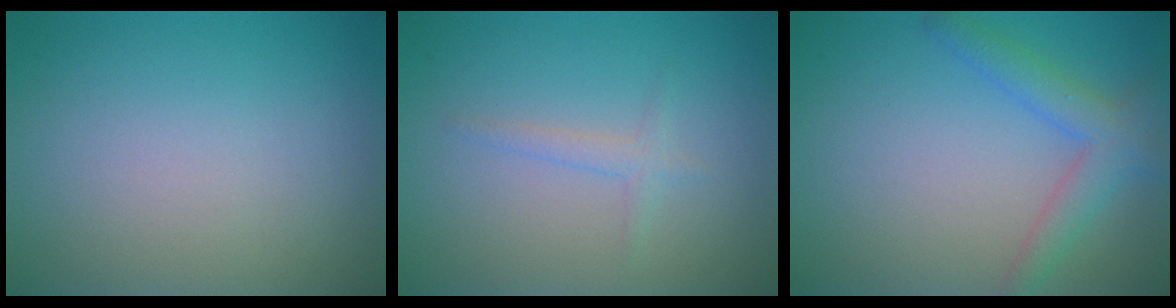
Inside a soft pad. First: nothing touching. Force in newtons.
{"total": 1.2, "press": 1.2, "slide": 0.1}
{"total": 3.3, "press": 3.3, "slide": 0.1}